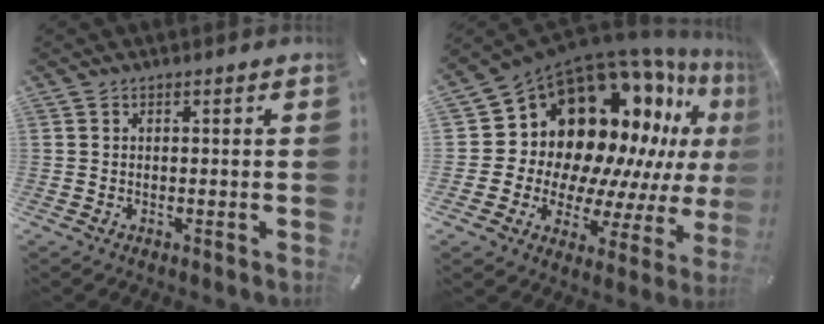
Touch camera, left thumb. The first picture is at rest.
{"total": 20.2, "force": [11.5, 13.6, 9.4], "torque": [-0.130, -0.137, 0.229]}